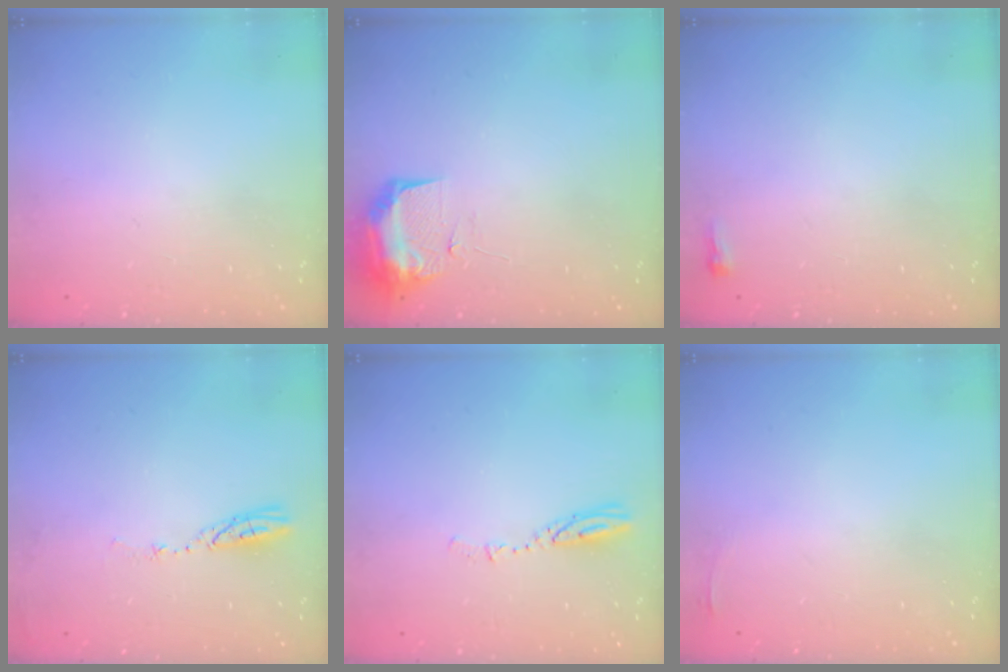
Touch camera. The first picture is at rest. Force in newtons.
{"total": 9.4, "press": 9.4, "slide": 0.9}
{"total": 2.4, "press": 2.4, "slide": 0.6}
{"total": 3.8, "press": 3.8, "slide": 0.3}
{"total": 3.4, "press": 3.4, "slide": 0.2}
{"total": 3.3, "press": 2.7, "slide": 1.8}